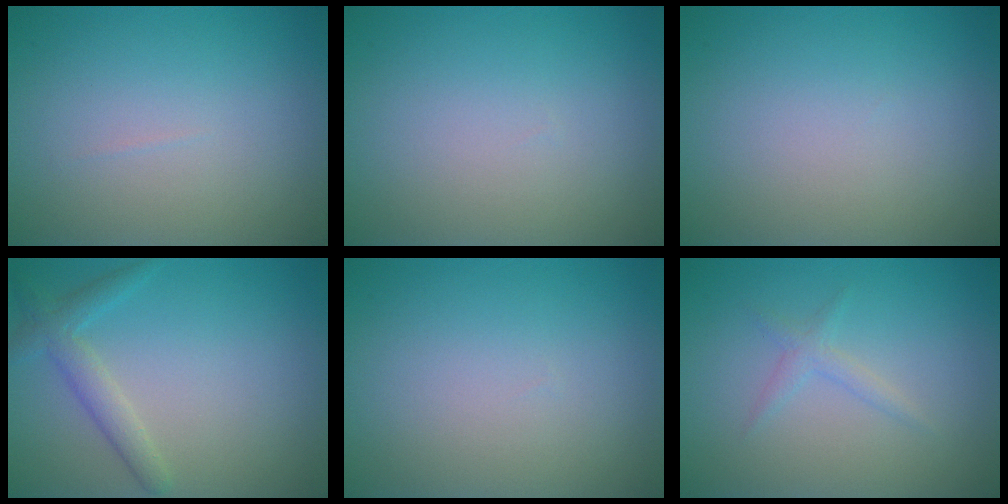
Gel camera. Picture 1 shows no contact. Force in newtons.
{"total": 0.0}
{"total": 0.0}
{"total": 2.5, "press": 2.5, "slide": 0.1}
{"total": 0.0}
{"total": 1.2, "press": 1.2, "slide": 0.0}